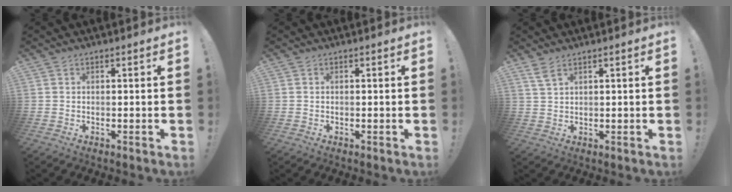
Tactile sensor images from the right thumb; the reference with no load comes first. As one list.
[{"total": 0.0}, {"total": 3.5, "force": [2.2, 0.9, 2.5], "torque": [-0.051, -0.006, 0.040]}]